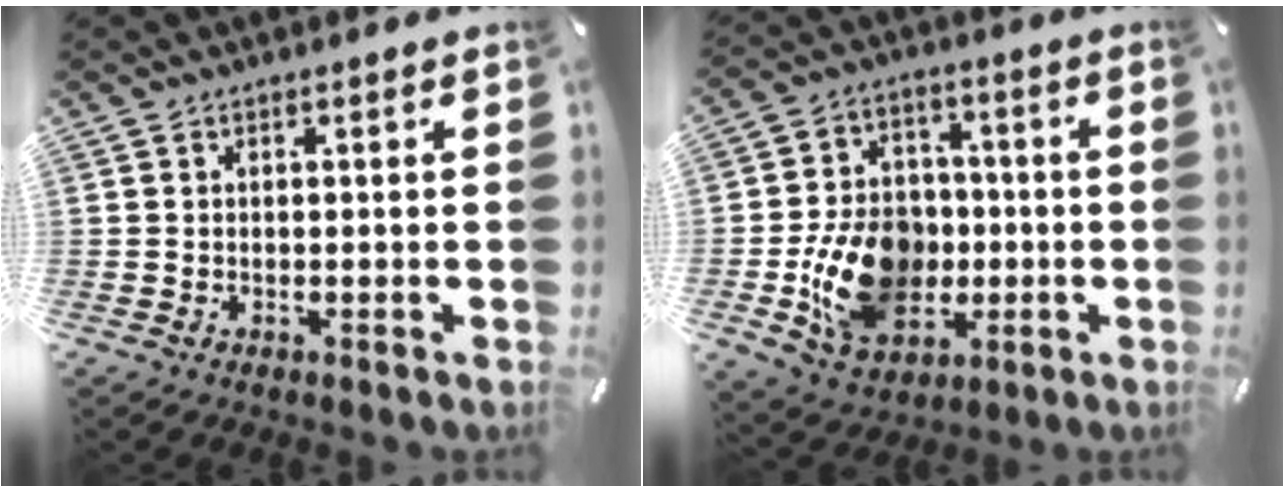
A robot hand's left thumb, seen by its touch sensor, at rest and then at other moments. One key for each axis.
{"total": 16.2, "fx": -3.4, "fy": 12.5, "fz": 9.7, "tx": -0.189, "ty": 0.017, "tz": -0.054}